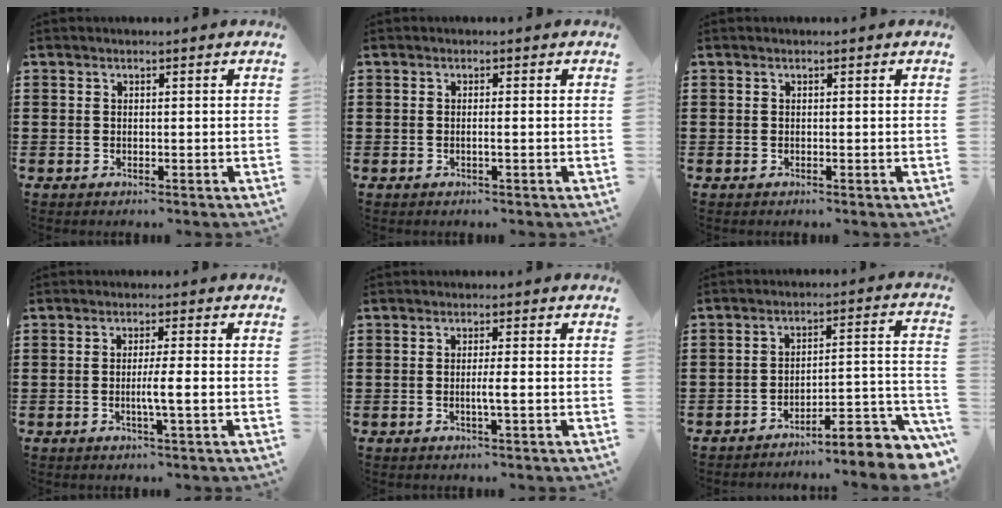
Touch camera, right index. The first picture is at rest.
{"total": 1.0, "force": [-0.3, -0.2, 0.9], "torque": [-0.017, -0.006, -0.005]}
{"total": 0.0}
{"total": 3.8, "force": [-0.8, -0.3, 3.7], "torque": [-0.064, -0.007, -0.017]}
{"total": 2.3, "force": [-0.5, -0.4, 2.2], "torque": [-0.038, -0.008, -0.011]}
{"total": 6.9, "force": [-5.7, 1.0, 3.8], "torque": [-0.054, -0.005, -0.109]}